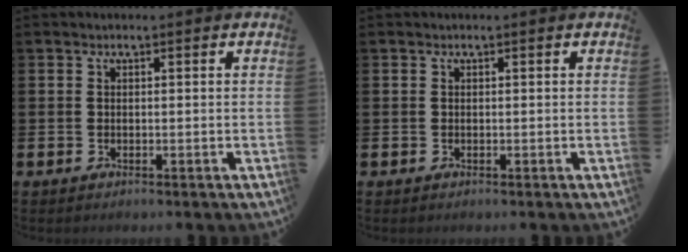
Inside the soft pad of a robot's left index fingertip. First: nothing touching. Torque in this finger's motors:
{"motor_torque": [-0.01, 0.01, 0.00, -0.01]}